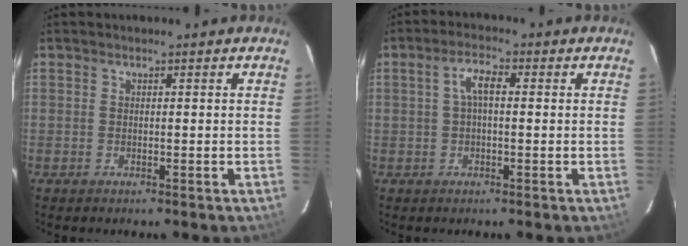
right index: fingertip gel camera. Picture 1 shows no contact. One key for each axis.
{"total": 3.8, "fx": 0.4, "fy": 1.4, "fz": 3.5, "tx": -0.070, "ty": 0.013, "tz": 0.008}